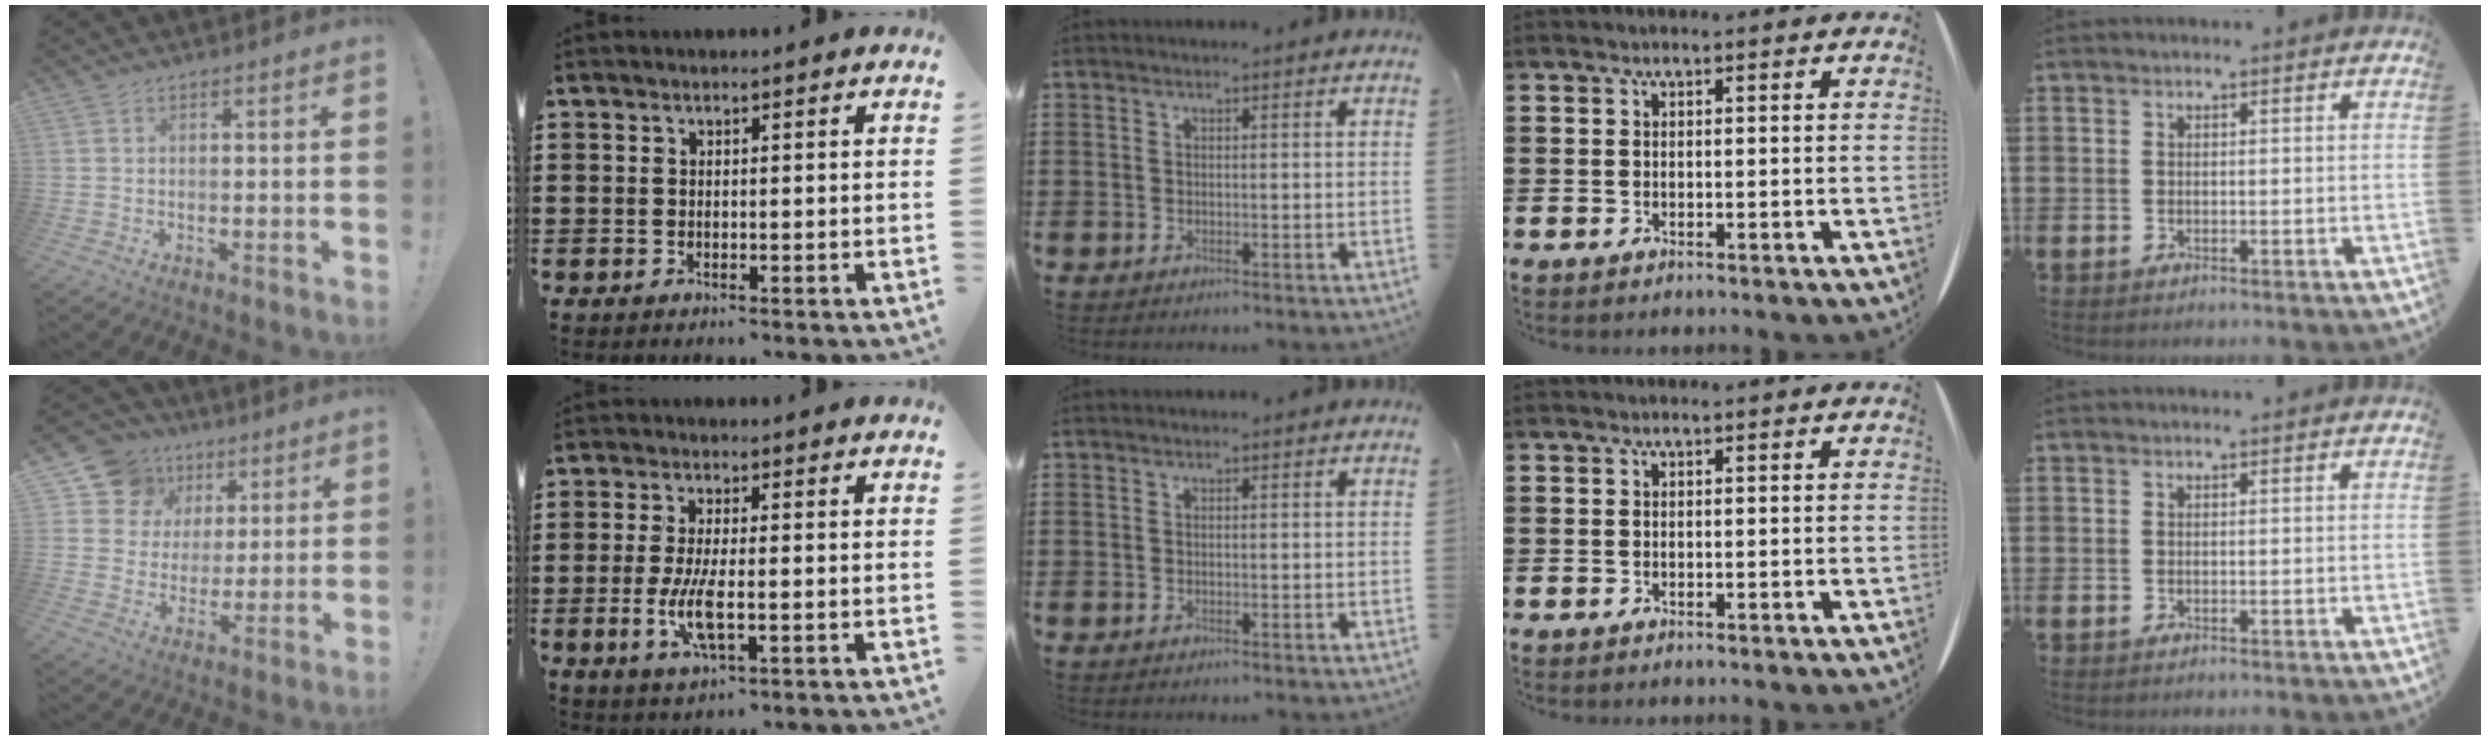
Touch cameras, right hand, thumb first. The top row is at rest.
{"thumb": {"total": 12.9, "force": [6.7, 10.4, 3.4], "torque": [-0.055, -0.040, 0.140]}, "index": {"total": 6.4, "force": [-1.6, 1.9, 5.9], "torque": [-0.133, -0.012, -0.034]}}